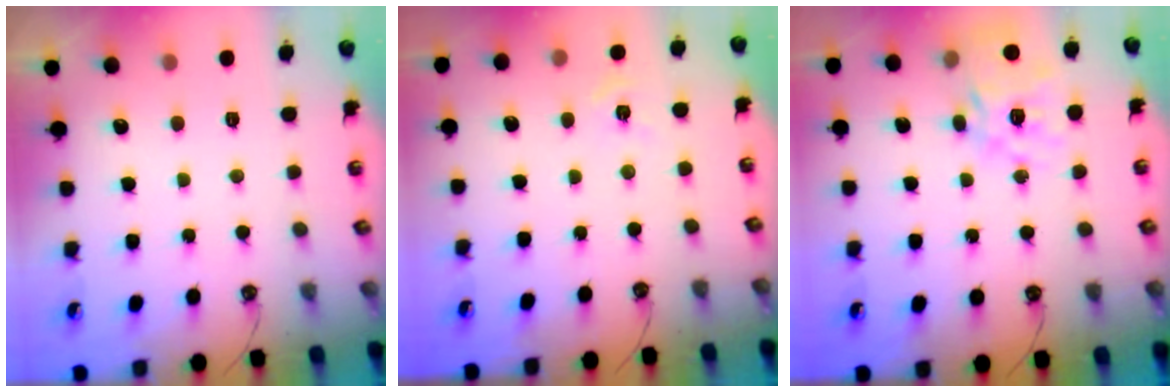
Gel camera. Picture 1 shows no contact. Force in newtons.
{"total": 3.2, "press": 3.2, "slide": 0.4}
{"total": 16.7, "press": 16.6, "slide": 1.8}